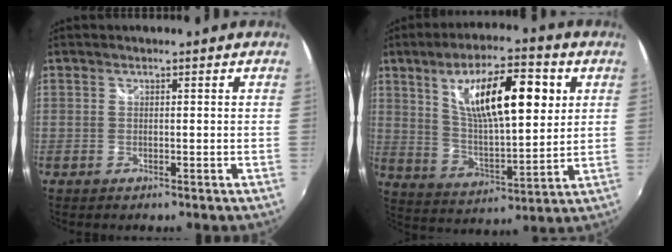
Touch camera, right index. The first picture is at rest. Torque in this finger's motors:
{"motor_torque": [0.66, 0.13, 0.82, 0.21]}